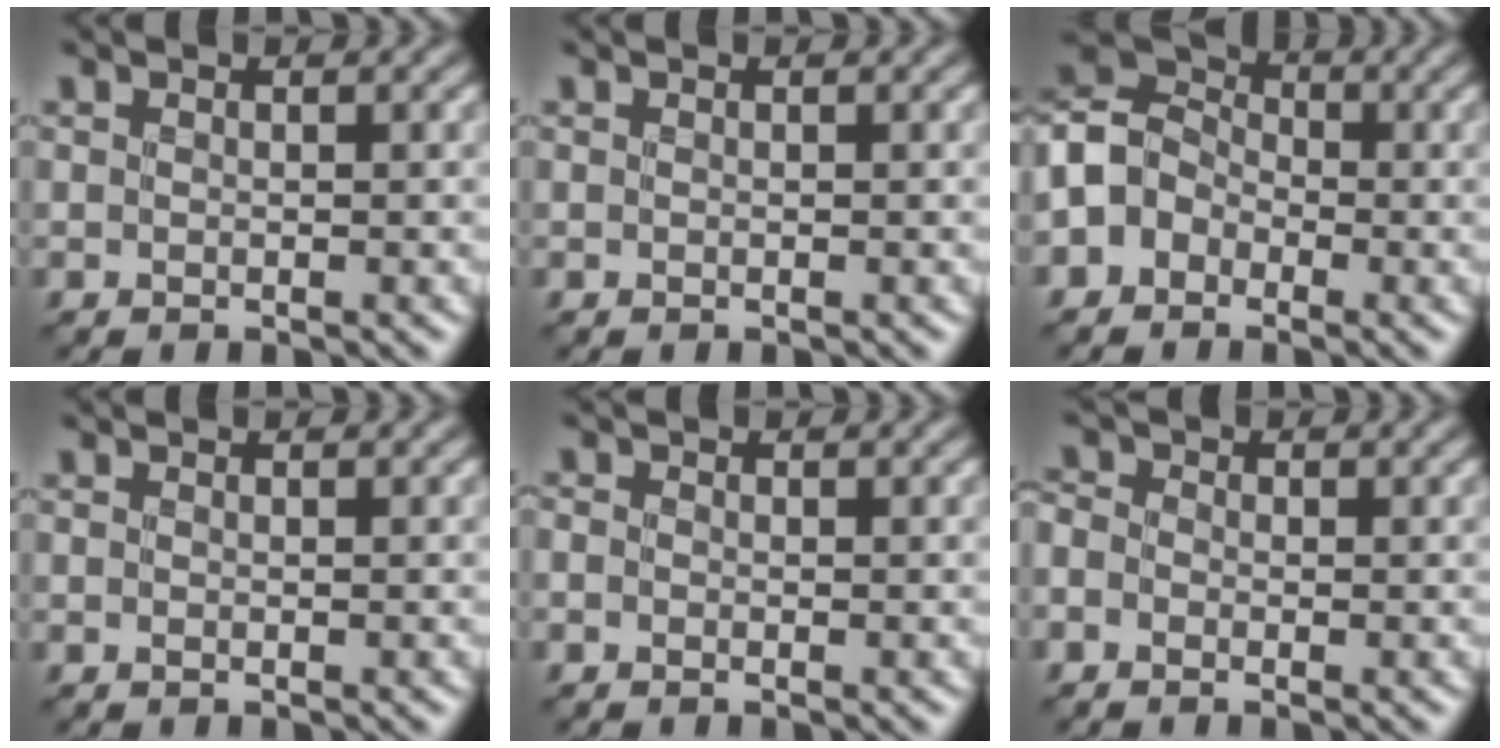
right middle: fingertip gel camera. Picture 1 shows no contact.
{"total": 0.0}
{"total": 4.9, "force": [-1.6, 4.1, 2.3], "torque": [-0.046, 0.013, -0.051]}
{"total": 0.0}
{"total": 0.7, "force": [-0.3, 0.5, 0.3], "torque": [-0.005, -0.004, -0.007]}
{"total": 1.7, "force": [-0.5, 1.4, 0.9], "torque": [-0.016, 0.005, -0.022]}